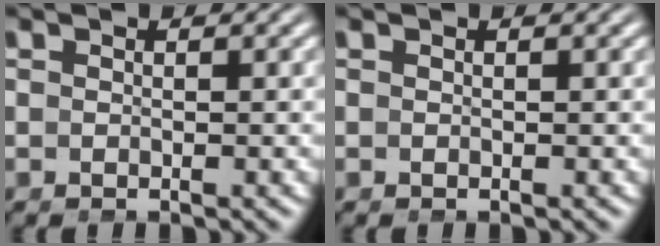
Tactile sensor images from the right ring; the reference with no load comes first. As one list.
[{"total": 0.0}]